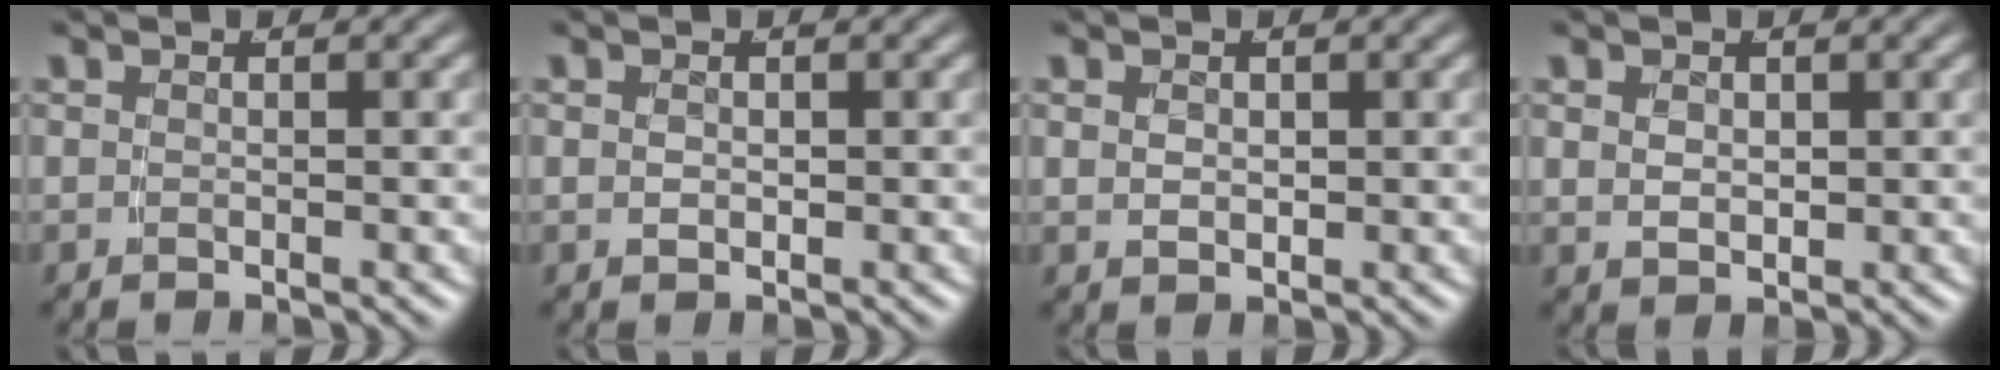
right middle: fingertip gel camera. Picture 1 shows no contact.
{"total": 0.7, "force": [0.0, 0.4, 0.6], "torque": [-0.010, -0.002, 0.004]}
{"total": 1.2, "force": [0.3, 0.7, 0.9], "torque": [-0.014, -0.005, 0.013]}
{"total": 1.8, "force": [0.5, 1.2, 1.3], "torque": [-0.022, -0.009, 0.019]}